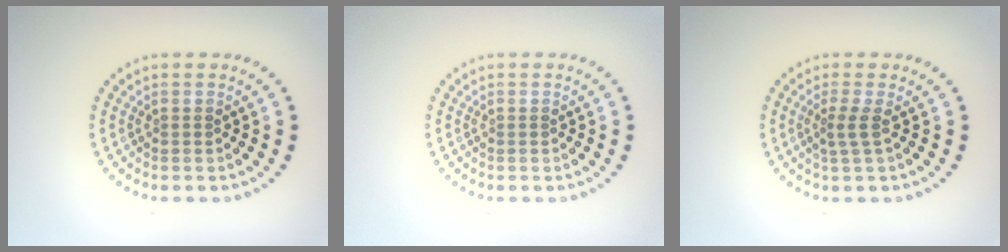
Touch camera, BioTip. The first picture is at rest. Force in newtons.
{"total": 0.0}
{"total": 1.6, "press": 1.0, "slide": 1.2}